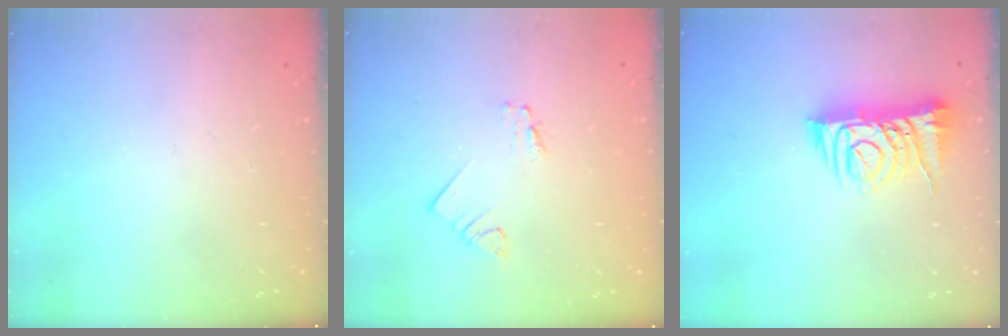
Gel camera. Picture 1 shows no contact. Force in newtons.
{"total": 1.9, "press": 1.9, "slide": 0.2}
{"total": 9.6, "press": 9.5, "slide": 1.4}